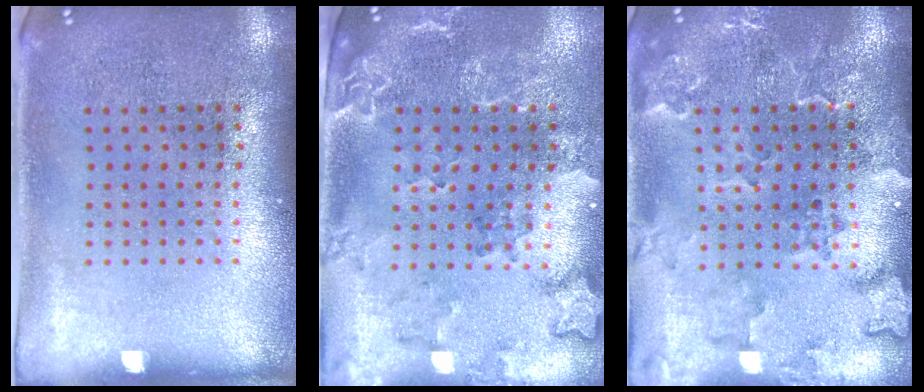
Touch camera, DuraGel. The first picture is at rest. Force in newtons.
{"total": 2.0, "press": 1.9, "slide": 0.7}
{"total": 2.3, "press": 2.1, "slide": 0.8}